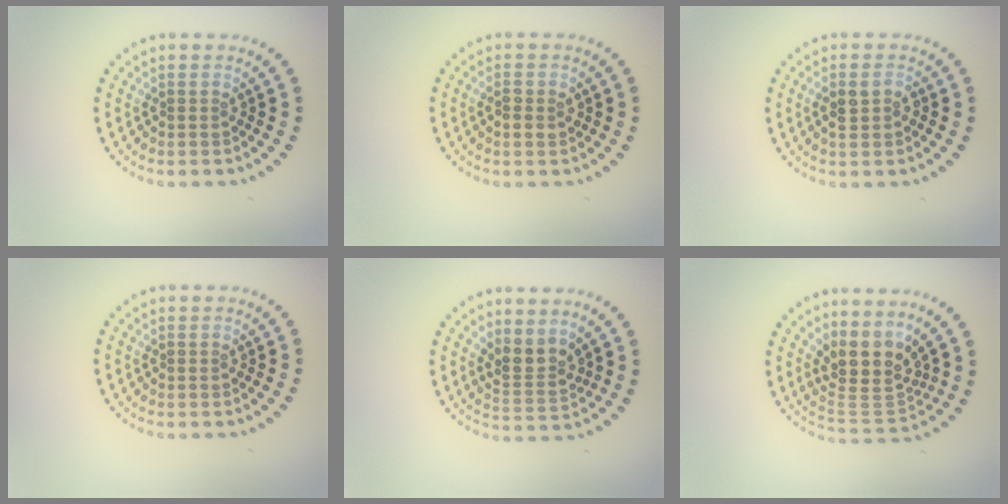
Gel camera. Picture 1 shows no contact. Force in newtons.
{"total": 1.5, "press": 1.5, "slide": 0.0}
{"total": 2.0, "press": 2.0, "slide": 0.3}
{"total": 0.0}
{"total": 2.5, "press": 2.0, "slide": 1.6}
{"total": 4.3, "press": 3.5, "slide": 2.6}